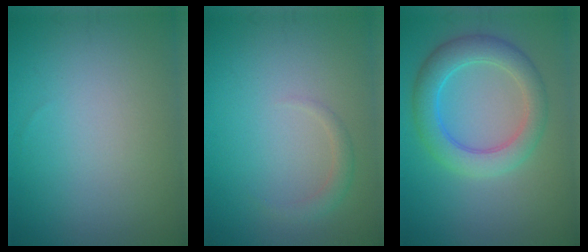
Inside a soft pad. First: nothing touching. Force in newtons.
{"total": 1.3, "press": 1.3, "slide": 0.1}
{"total": 5.0, "press": 5.0, "slide": 0.1}